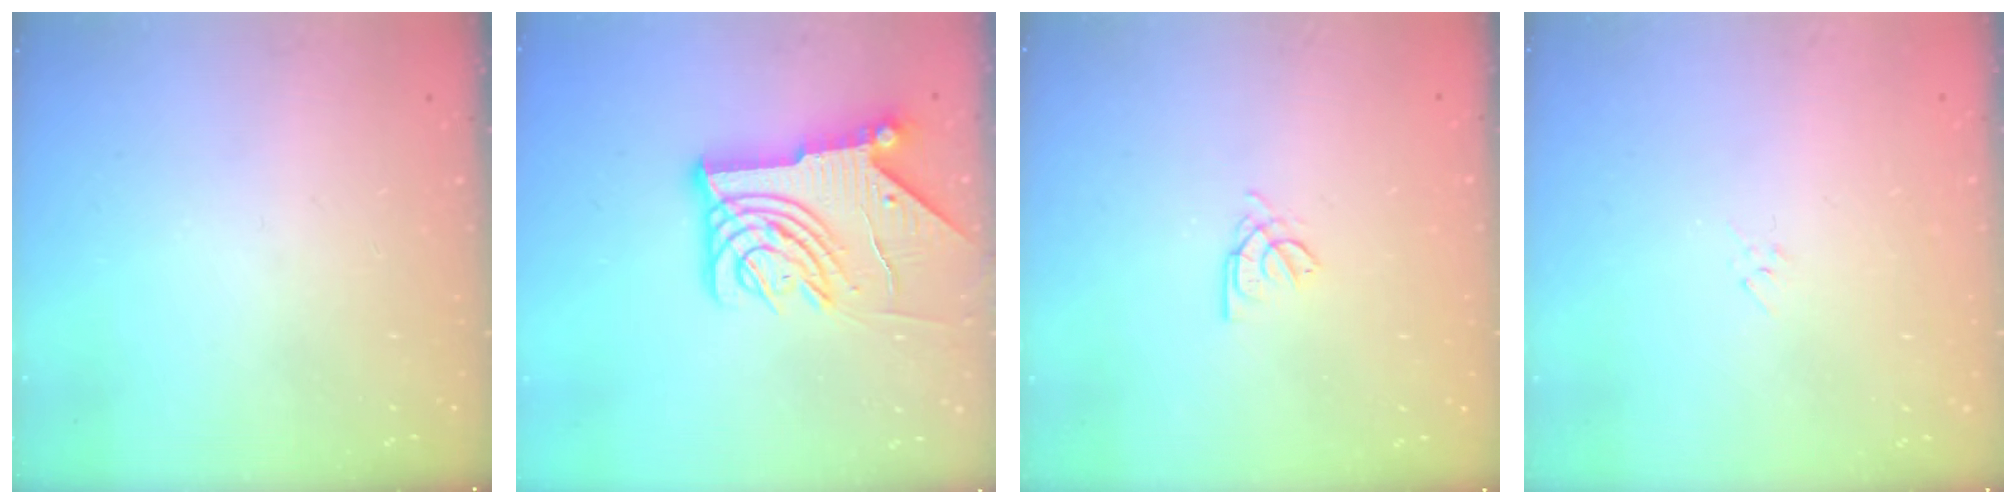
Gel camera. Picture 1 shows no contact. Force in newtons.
{"total": 12.0, "press": 11.9, "slide": 1.5}
{"total": 2.2, "press": 2.2, "slide": 0.6}
{"total": 2.9, "press": 2.9, "slide": 0.6}